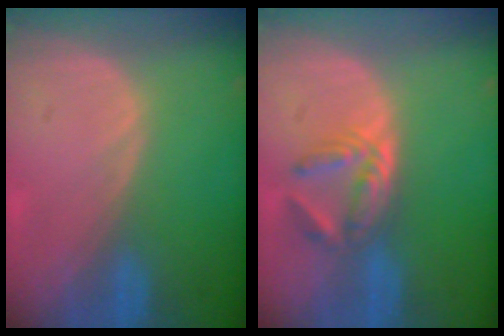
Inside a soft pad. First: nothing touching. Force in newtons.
{"total": 5.8, "press": 4.9, "slide": 3.1}